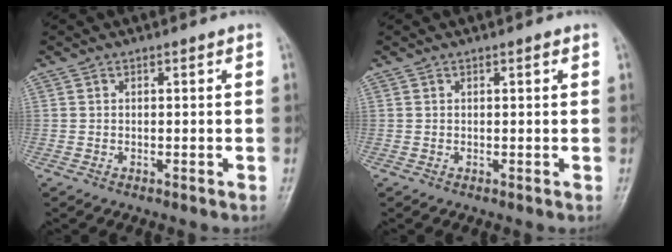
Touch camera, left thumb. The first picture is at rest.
{"total": 0.6, "force": [0.3, 0.1, 0.5], "torque": [-0.008, 0.000, 0.003]}